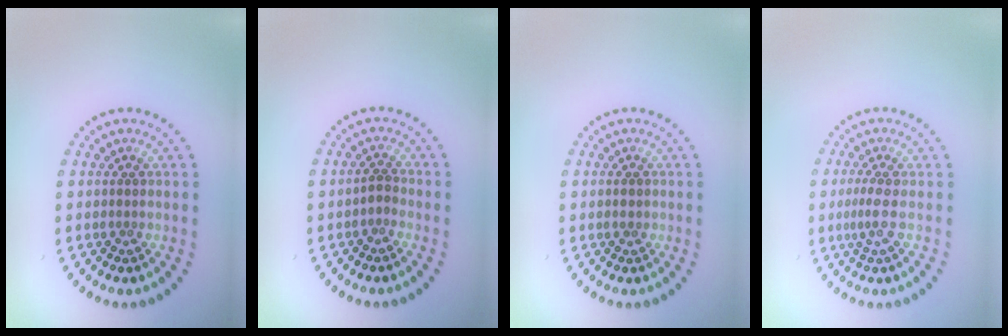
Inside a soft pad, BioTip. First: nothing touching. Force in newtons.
{"total": 1.0, "press": 0.7, "slide": 0.6}
{"total": 1.0, "press": 1.0, "slide": 0.1}
{"total": 1.6, "press": 1.1, "slide": 1.1}